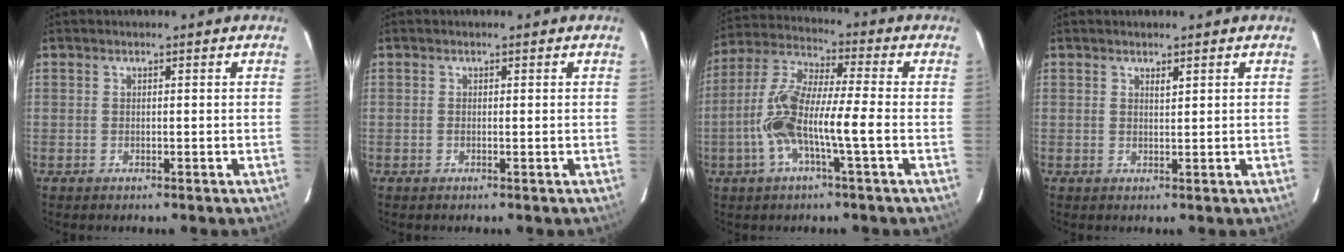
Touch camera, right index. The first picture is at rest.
{"total": 0.0}
{"total": 11.9, "force": [-2.9, 1.3, 11.5], "torque": [-0.244, 0.014, -0.062]}
{"total": 0.8, "force": [0.6, 0.1, 0.6], "torque": [-0.013, -0.002, 0.012]}